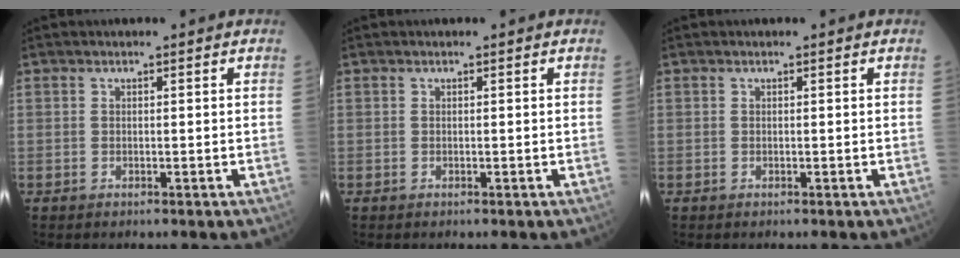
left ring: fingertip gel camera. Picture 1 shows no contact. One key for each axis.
{"total": 0.0}
{"total": 0.0}